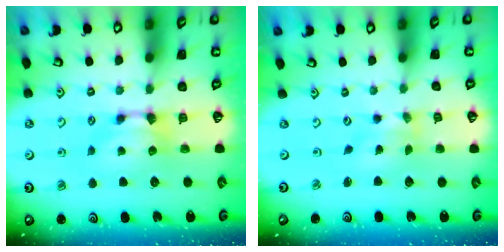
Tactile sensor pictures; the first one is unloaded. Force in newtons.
{"total": 2.6, "press": 2.5, "slide": 0.9}